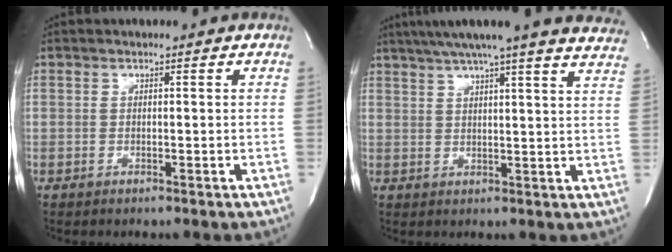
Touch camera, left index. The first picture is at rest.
{"total": 23.7, "force": [21.0, 0.8, 11.0], "torque": [-0.173, -0.012, 0.252]}